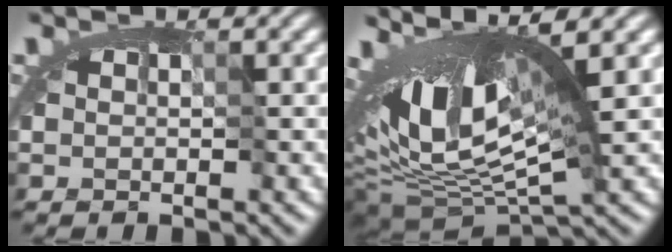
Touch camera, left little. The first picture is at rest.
{"total": 12.1, "force": [1.3, 4.4, 11.2], "torque": [-0.176, 0.008, 0.039]}